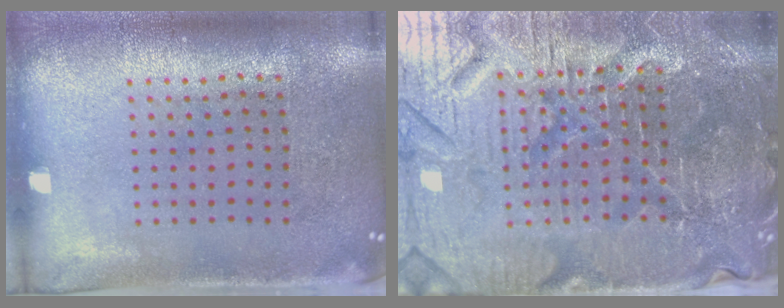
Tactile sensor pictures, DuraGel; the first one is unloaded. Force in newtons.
{"total": 5.6, "press": 5.3, "slide": 1.7}